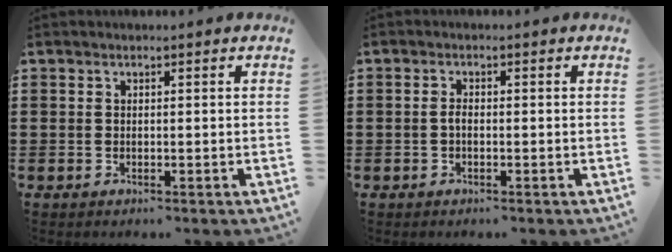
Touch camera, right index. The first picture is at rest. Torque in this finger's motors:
{"motor_torque": [0.32, 0.15, 0.21, 0.06]}